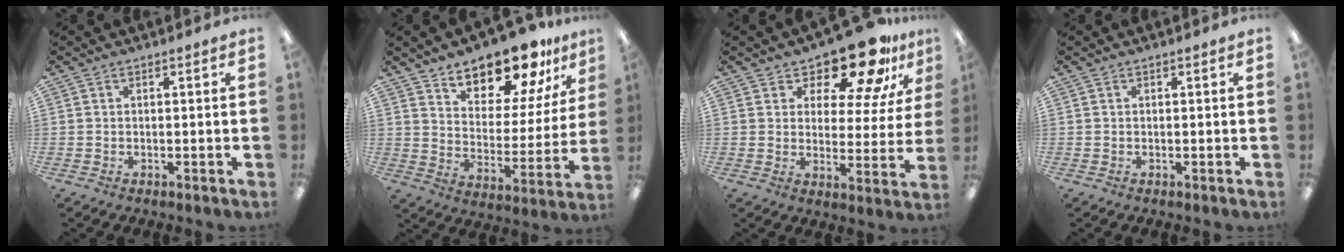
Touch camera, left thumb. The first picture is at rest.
{"total": 15.5, "force": [13.6, 5.3, 5.2], "torque": [-0.088, -0.110, 0.239]}
{"total": 15.3, "force": [12.4, 5.6, 7.0], "torque": [-0.115, -0.088, 0.214]}
{"total": 0.0}